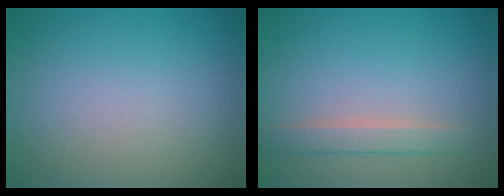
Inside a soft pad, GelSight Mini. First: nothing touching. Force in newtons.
{"total": 2.0, "press": 2.0, "slide": 0.2}